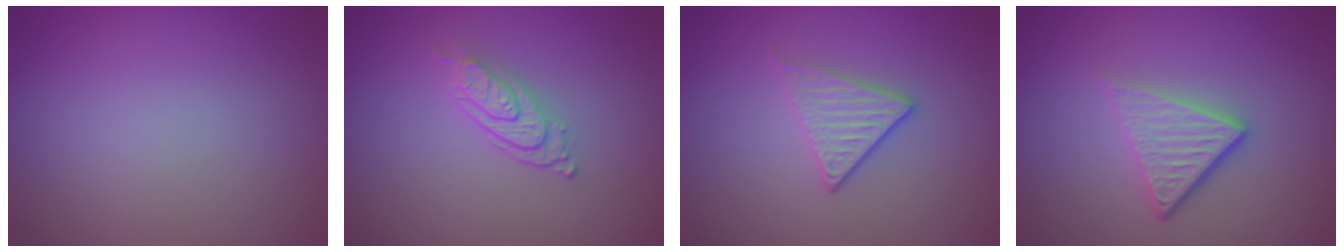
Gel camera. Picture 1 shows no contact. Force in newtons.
{"total": 2.7, "press": 2.1, "slide": 1.7}
{"total": 2.0, "press": 1.7, "slide": 1.0}
{"total": 4.2, "press": 2.7, "slide": 3.2}